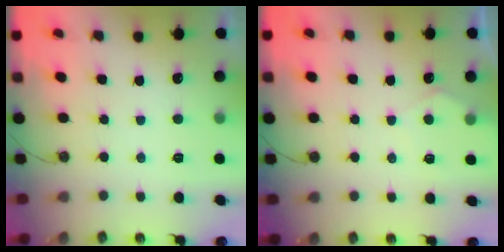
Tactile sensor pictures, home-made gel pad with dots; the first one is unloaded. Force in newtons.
{"total": 4.0, "press": 4.0, "slide": 0.5}